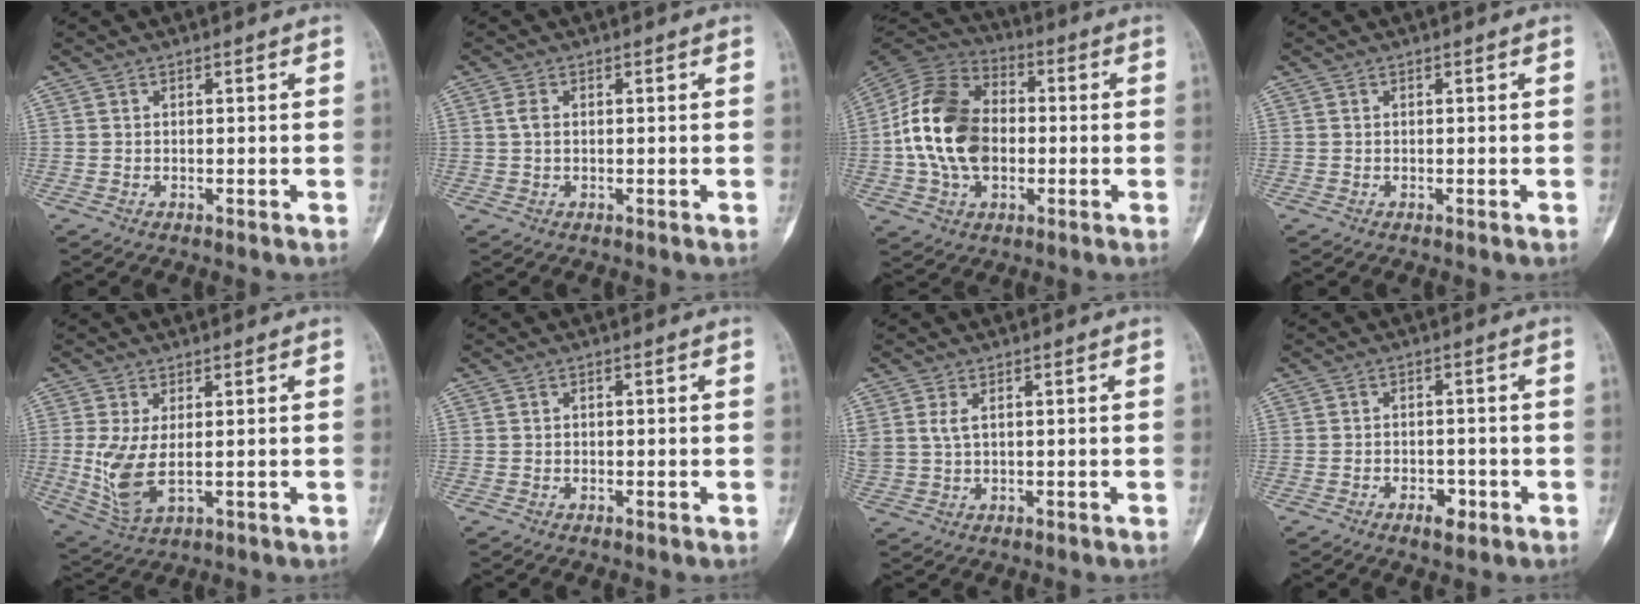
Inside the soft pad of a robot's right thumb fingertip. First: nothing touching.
{"total": 1.8, "force": [0.3, 1.1, 1.4], "torque": [-0.031, 0.004, 0.005]}
{"total": 18.2, "force": [-1.1, 12.6, 13.1], "torque": [-0.229, 0.023, -0.025]}
{"total": 0.0}
{"total": 8.0, "force": [0.1, 4.0, 7.0], "torque": [-0.155, -0.011, 0.017]}
{"total": 0.0}
{"total": 3.0, "force": [1.2, 1.6, 2.3], "torque": [-0.057, 0.004, 0.033]}
{"total": 3.2, "force": [-1.7, 1.9, 2.0], "torque": [-0.022, 0.009, -0.023]}